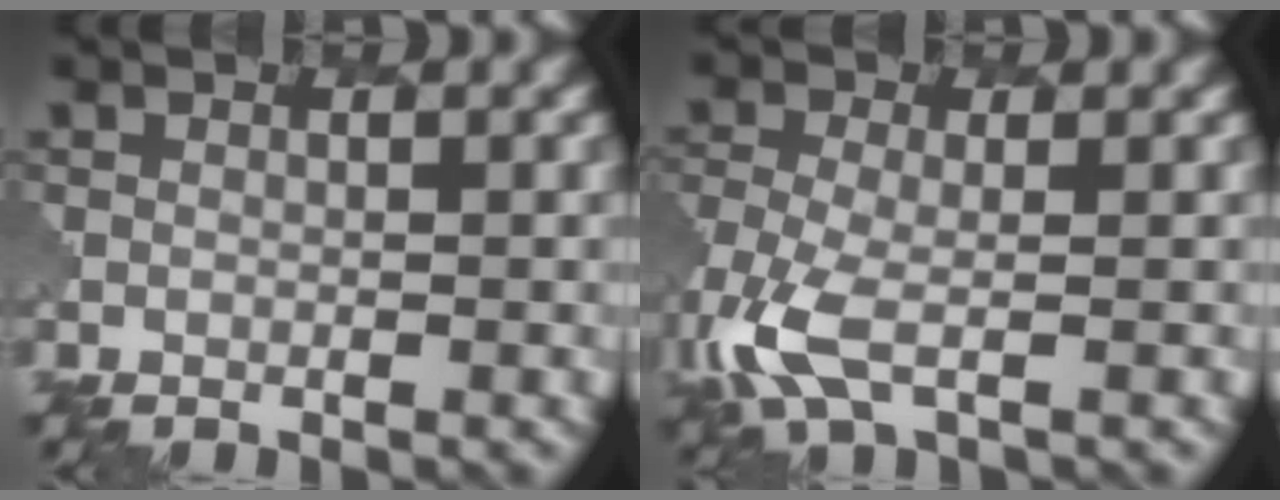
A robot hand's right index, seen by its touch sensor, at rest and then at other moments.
{"total": 5.3, "force": [-2.3, 2.3, 4.2], "torque": [-0.112, -0.010, -0.058]}